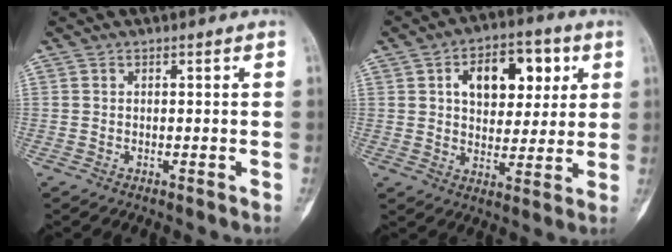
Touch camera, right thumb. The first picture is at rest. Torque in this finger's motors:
{"motor_torque": [0.30, 1.41, 1.46, 0.41, 0.05]}